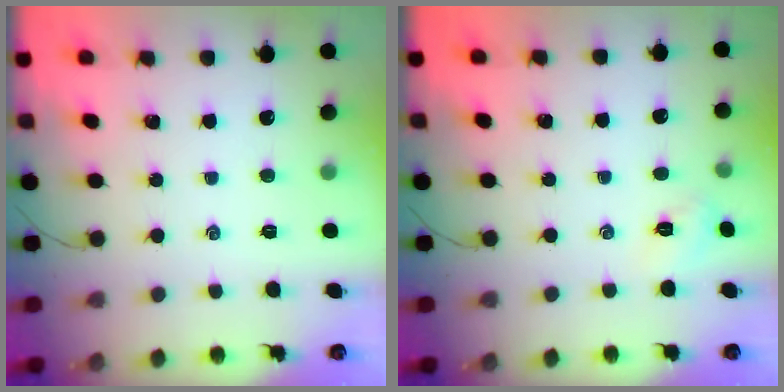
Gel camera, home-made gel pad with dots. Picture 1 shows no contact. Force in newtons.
{"total": 3.1, "press": 2.9, "slide": 0.9}